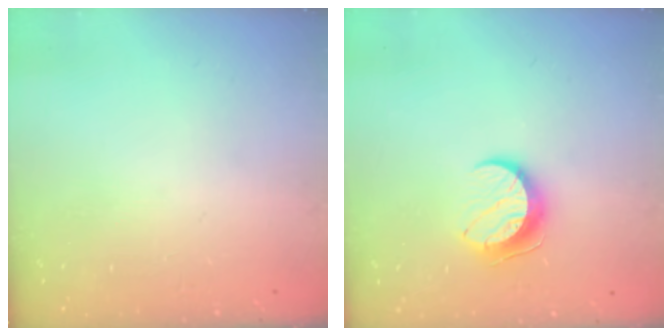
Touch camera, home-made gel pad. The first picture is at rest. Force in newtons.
{"total": 10.2, "press": 10.1, "slide": 0.8}